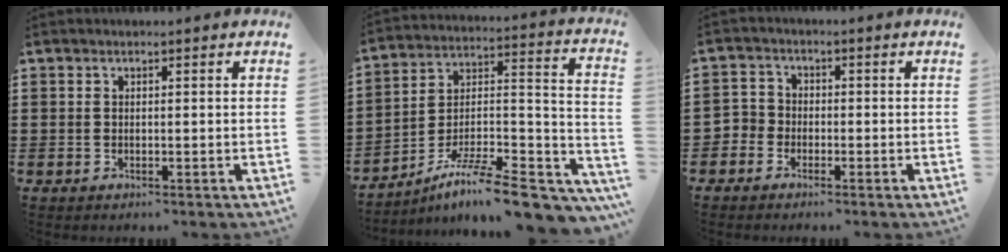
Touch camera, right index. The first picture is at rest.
{"total": 11.9, "force": [-9.0, 2.0, 7.5], "torque": [-0.109, 0.026, -0.161]}
{"total": 2.6, "force": [-1.8, 1.9, 0.1], "torque": [-0.021, 0.002, -0.044]}